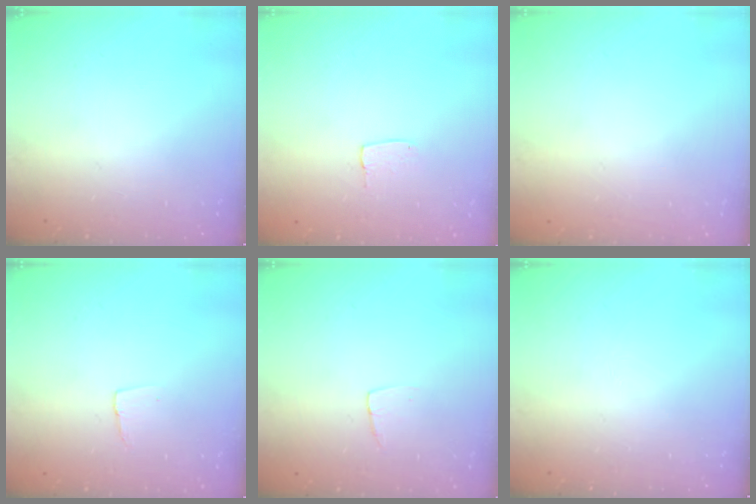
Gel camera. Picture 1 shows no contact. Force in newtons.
{"total": 3.5, "press": 3.5, "slide": 0.1}
{"total": 0.0}
{"total": 3.8, "press": 3.8, "slide": 0.3}
{"total": 3.3, "press": 3.3, "slide": 0.2}
{"total": 0.0}